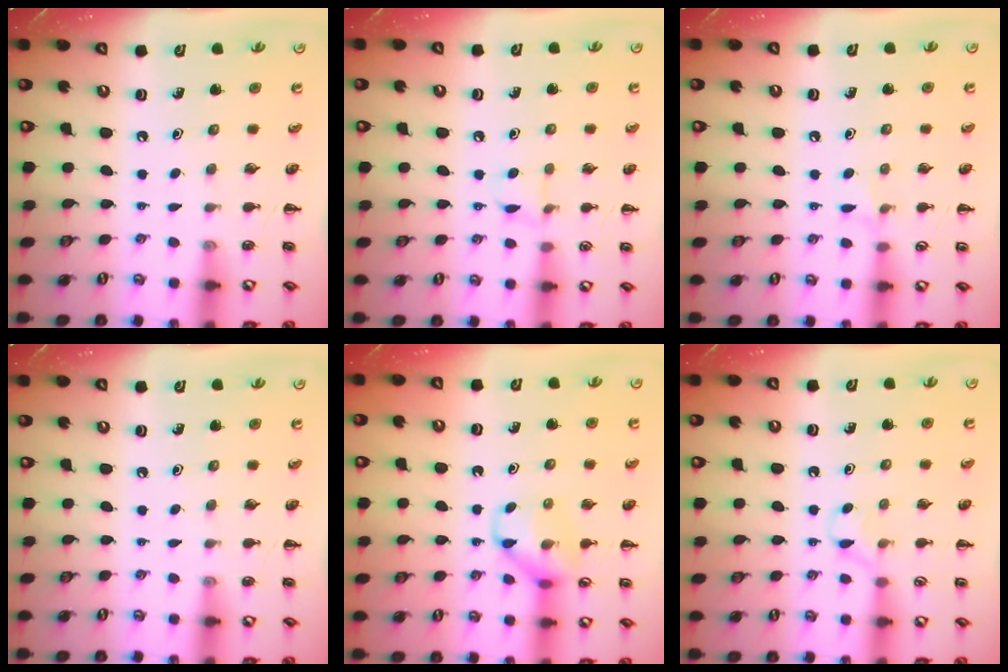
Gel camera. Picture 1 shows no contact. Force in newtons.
{"total": 6.1, "press": 6.0, "slide": 1.4}
{"total": 4.8, "press": 4.5, "slide": 1.7}
{"total": 0.0}
{"total": 10.0, "press": 10.0, "slide": 0.5}
{"total": 5.4, "press": 5.1, "slide": 1.9}